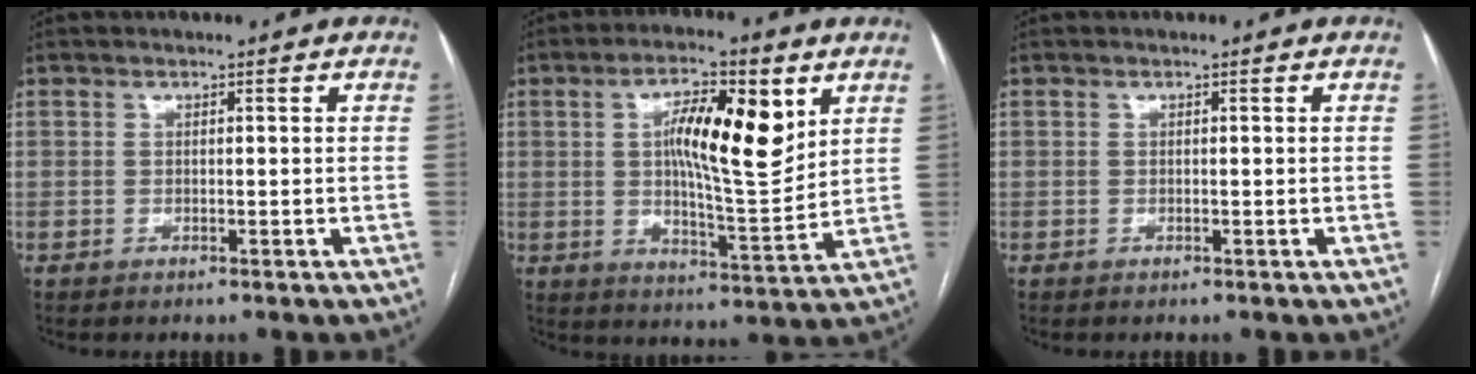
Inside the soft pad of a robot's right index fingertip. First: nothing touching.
{"total": 12.5, "force": [3.9, 2.9, 11.5], "torque": [-0.191, 0.006, 0.064]}
{"total": 0.0}